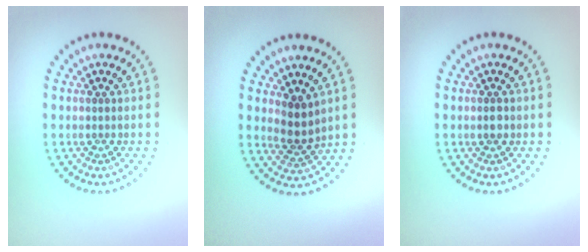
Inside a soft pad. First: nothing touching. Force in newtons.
{"total": 2.6, "press": 2.0, "slide": 1.7}
{"total": 1.2, "press": 1.2, "slide": 0.2}